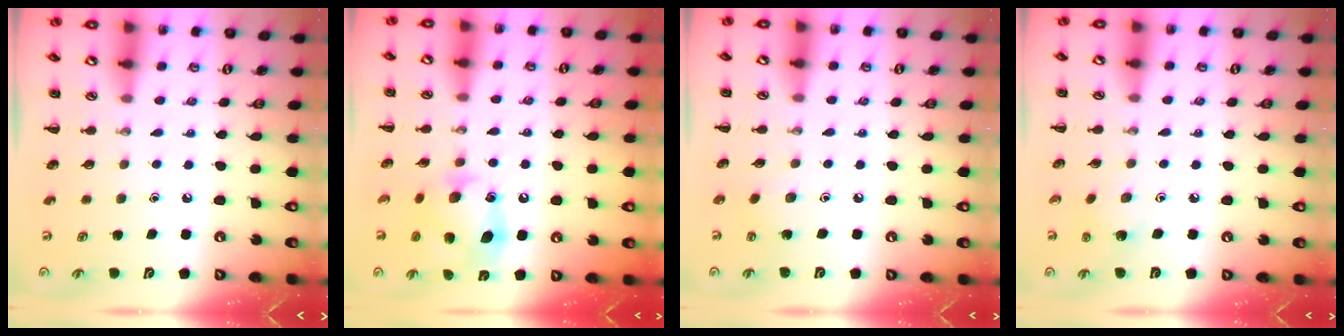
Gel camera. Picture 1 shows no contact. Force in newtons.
{"total": 13.0, "press": 12.9, "slide": 1.7}
{"total": 2.0, "press": 1.9, "slide": 0.6}
{"total": 2.9, "press": 2.7, "slide": 0.9}